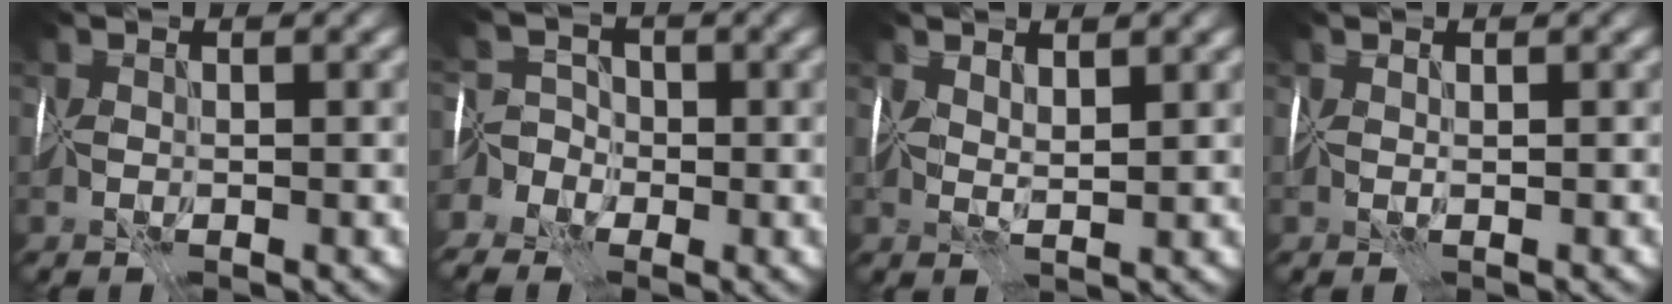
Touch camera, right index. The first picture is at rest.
{"total": 5.8, "force": [-3.7, 4.3, 1.1], "torque": [-0.008, 0.002, -0.075]}
{"total": 2.1, "force": [2.0, -0.5, 0.0], "torque": [0.001, 0.005, 0.046]}
{"total": 1.0, "force": [0.4, -0.8, -0.5], "torque": [0.008, 0.001, 0.011]}